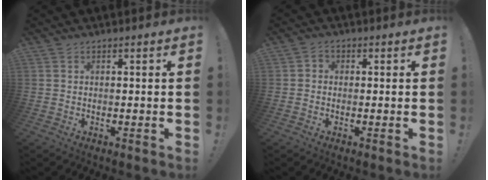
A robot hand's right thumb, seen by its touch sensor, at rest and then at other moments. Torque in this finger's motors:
{"motor_torque": [0.12, 0.25, 0.38, -0.27, -0.02]}